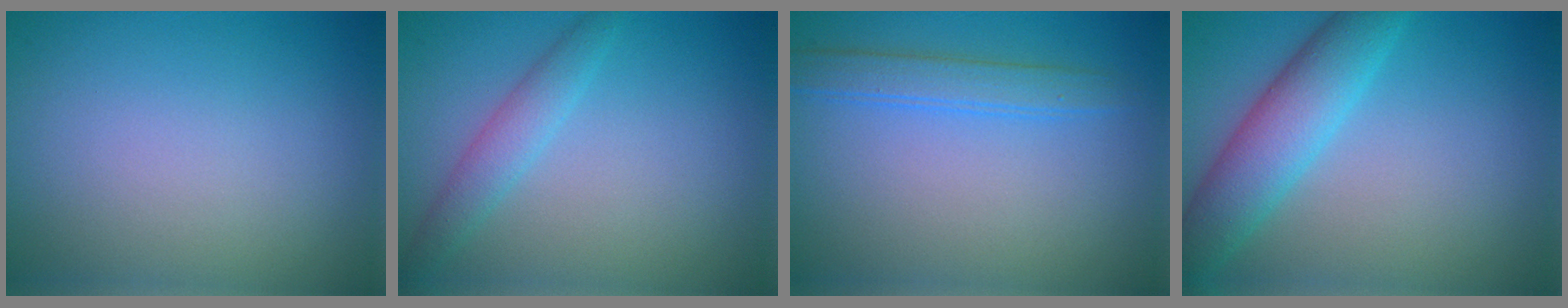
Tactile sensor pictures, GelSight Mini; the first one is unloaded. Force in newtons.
{"total": 2.2, "press": 2.2, "slide": 0.1}
{"total": 2.6, "press": 2.6, "slide": 0.0}
{"total": 5.4, "press": 5.4, "slide": 0.1}